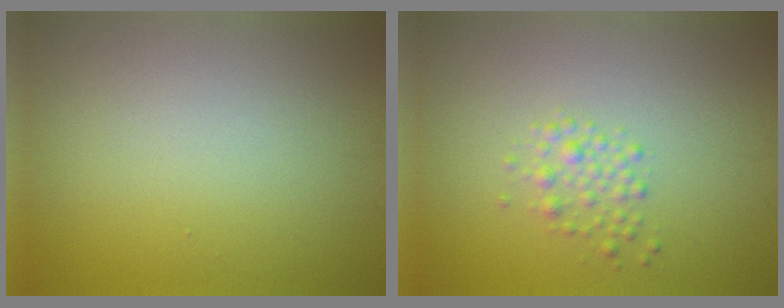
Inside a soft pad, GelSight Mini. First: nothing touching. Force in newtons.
{"total": 1.7, "press": 1.7, "slide": 0.1}